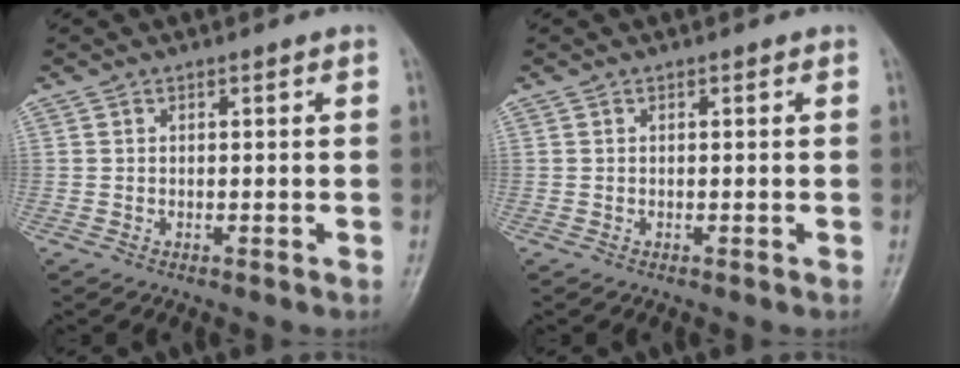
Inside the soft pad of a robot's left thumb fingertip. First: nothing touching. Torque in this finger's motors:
{"motor_torque": [0.00, 0.00, 0.00, 0.00, 0.00]}